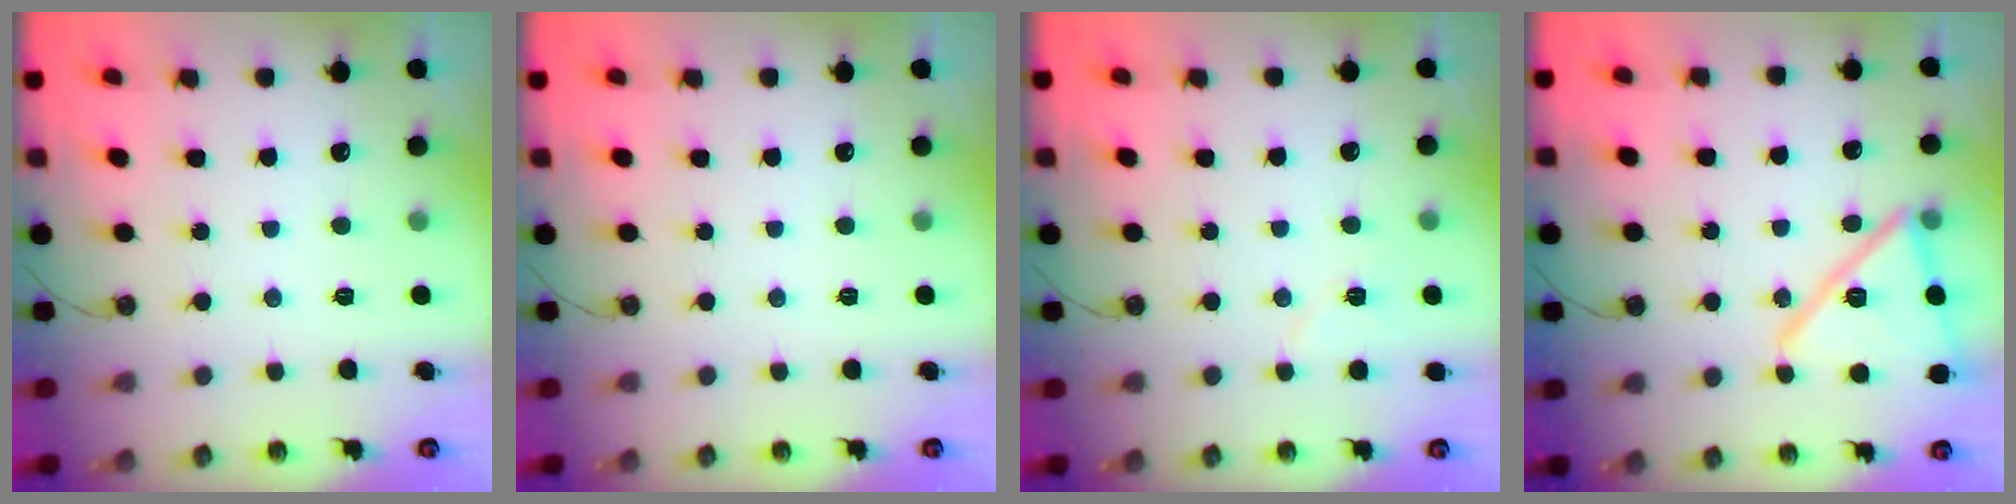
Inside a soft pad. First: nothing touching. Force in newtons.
{"total": 0.0}
{"total": 5.8, "press": 3.5, "slide": 4.6}
{"total": 16.7, "press": 16.7, "slide": 0.7}